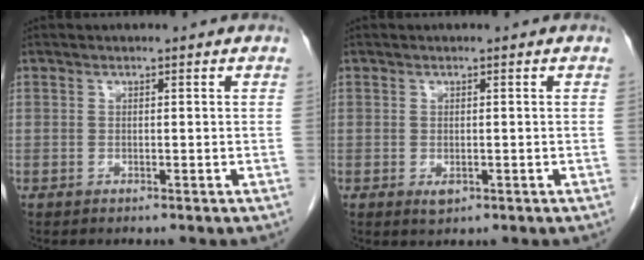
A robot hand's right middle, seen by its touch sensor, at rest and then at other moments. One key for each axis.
{"total": 1.4, "fx": -0.4, "fy": 0.8, "fz": 1.0, "tx": -0.015, "ty": -0.002, "tz": 0.000}